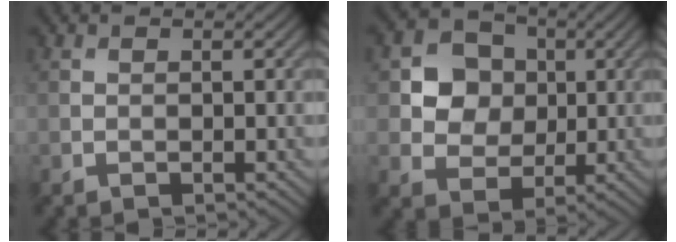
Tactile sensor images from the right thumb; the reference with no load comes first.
{"total": 6.5, "force": [1.0, 5.7, 3.0], "torque": [-0.063, 0.007, 0.002]}